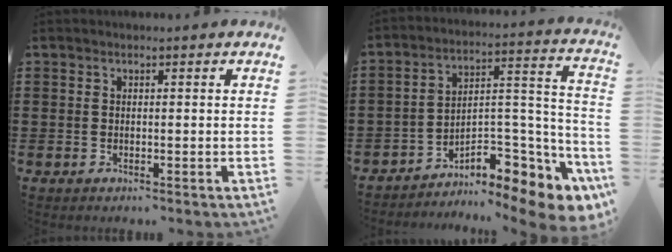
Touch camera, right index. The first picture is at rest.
{"total": 8.1, "force": [-6.0, 3.2, 4.5], "torque": [-0.066, -0.002, -0.110]}